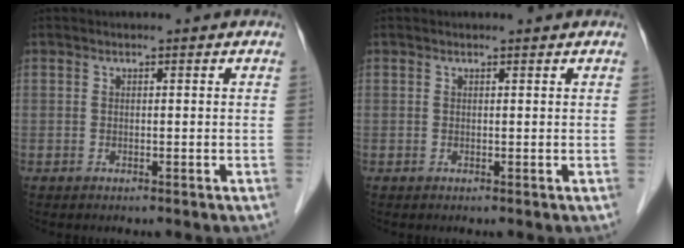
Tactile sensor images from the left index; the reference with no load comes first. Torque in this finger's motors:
{"motor_torque": [0.01, 0.02, -0.04, 0.01]}